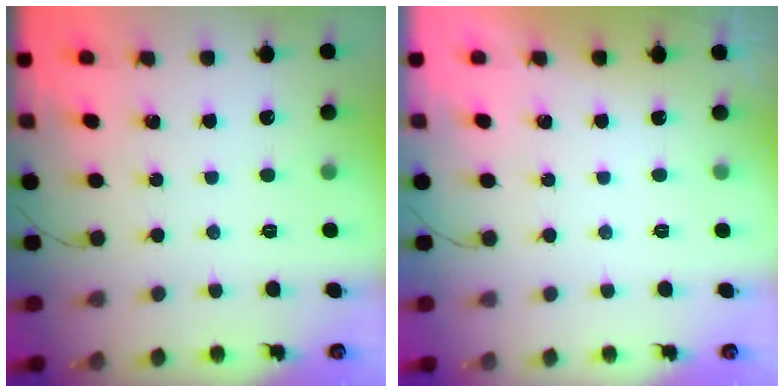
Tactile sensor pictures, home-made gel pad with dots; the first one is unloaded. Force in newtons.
{"total": 0.0}